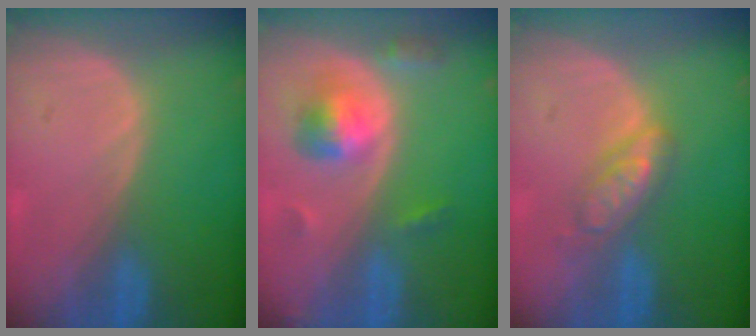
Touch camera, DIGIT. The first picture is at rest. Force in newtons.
{"total": 5.7, "press": 5.4, "slide": 1.8}
{"total": 4.6, "press": 4.5, "slide": 0.3}